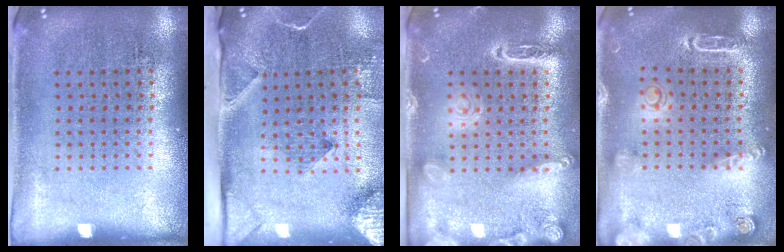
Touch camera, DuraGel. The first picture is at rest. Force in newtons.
{"total": 3.2, "press": 2.2, "slide": 2.3}
{"total": 2.1, "press": 1.9, "slide": 0.9}
{"total": 1.8, "press": 1.8, "slide": 0.4}